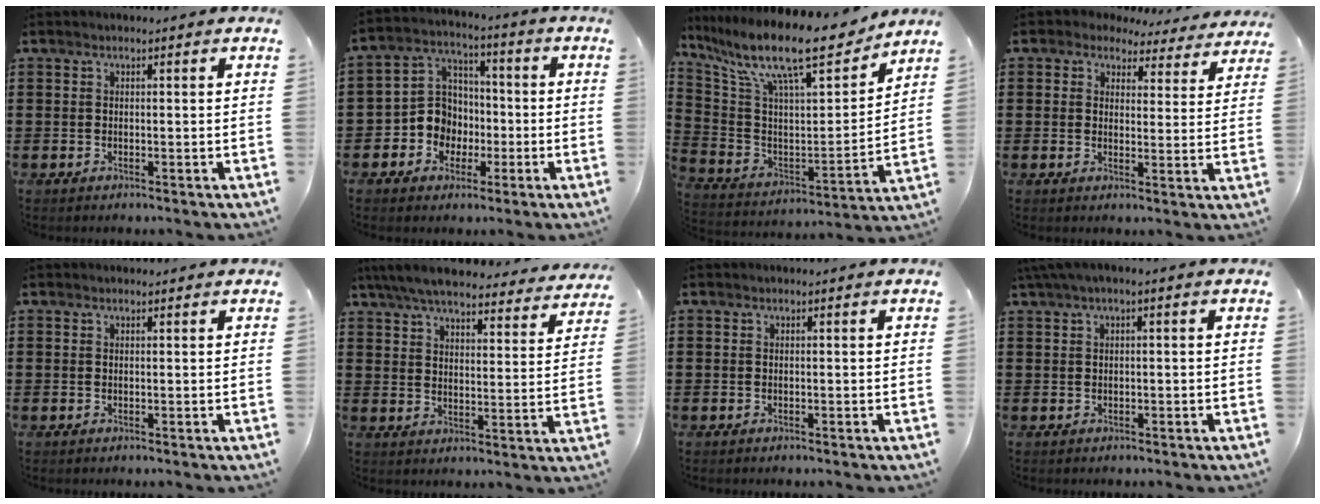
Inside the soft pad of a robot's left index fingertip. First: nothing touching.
{"total": 7.7, "force": [-2.1, 7.0, 2.3], "torque": [-0.082, 0.010, -0.042]}
{"total": 15.3, "force": [11.8, 3.0, 9.2], "torque": [-0.205, -0.075, 0.199]}
{"total": 3.6, "force": [3.2, 1.4, 0.9], "torque": [-0.026, -0.016, 0.054]}
{"total": 0.0}
{"total": 6.9, "force": [6.4, 0.7, 2.5], "torque": [-0.074, -0.031, 0.113]}
{"total": 0.0}
{"total": 1.6, "force": [-0.2, 0.3, 1.5], "torque": [-0.032, -0.005, -0.007]}